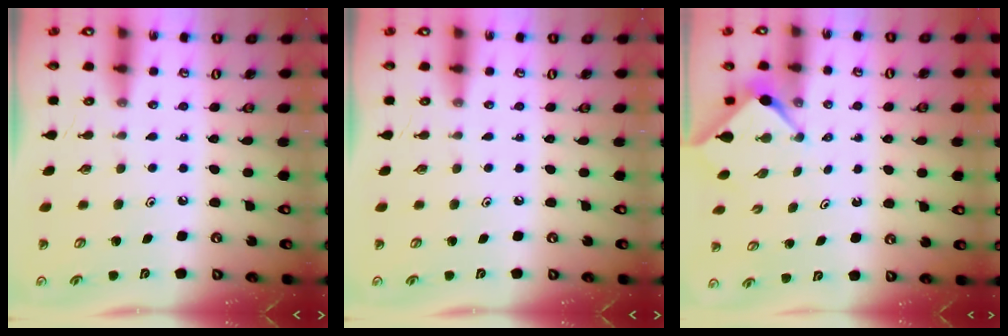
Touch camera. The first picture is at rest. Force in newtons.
{"total": 0.0}
{"total": 3.0, "press": 2.9, "slide": 0.3}